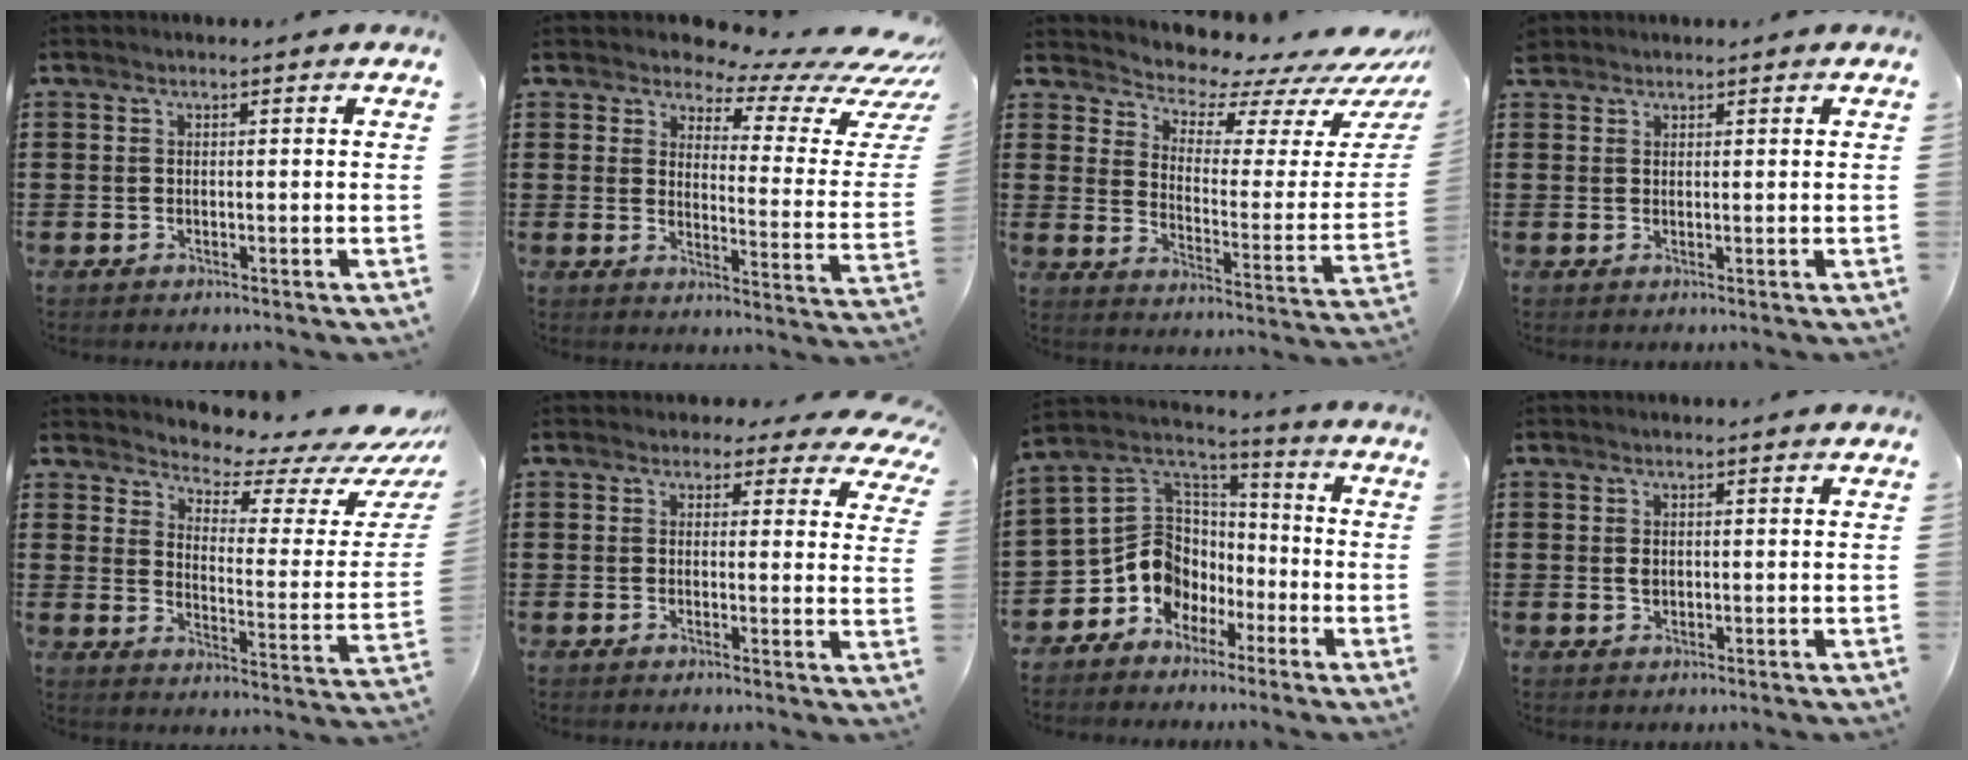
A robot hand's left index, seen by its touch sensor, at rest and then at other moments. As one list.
[{"total": 6.0, "force": [4.9, 2.3, 2.5], "torque": [-0.053, -0.040, 0.080]}, {"total": 5.1, "force": [4.9, 0.9, 1.0], "torque": [-0.036, -0.054, 0.076]}, {"total": 1.4, "force": [1.2, 0.6, 0.1], "torque": [-0.005, 0.003, 0.025]}, {"total": 4.1, "force": [3.8, 0.9, 1.3], "torque": [-0.033, -0.039, 0.057]}, {"total": 2.6, "force": [2.0, 1.3, 1.1], "torque": [-0.024, -0.002, 0.033]}, {"total": 9.6, "force": [-3.2, 8.5, 3.1], "torque": [-0.107, -0.007, -0.061]}, {"total": 1.3, "force": [0.3, 0.9, 0.9], "torque": [-0.020, 0.006, 0.005]}]